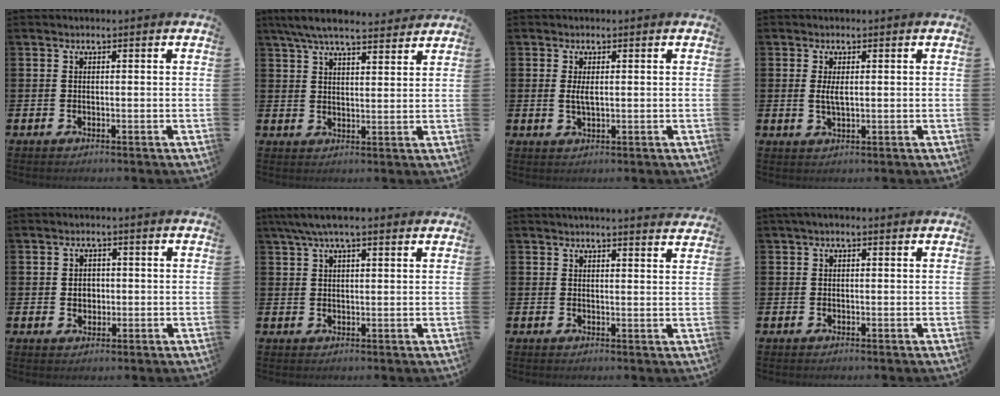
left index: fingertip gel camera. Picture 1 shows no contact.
{"total": 6.7, "force": [6.2, 1.0, 2.4], "torque": [-0.063, -0.020, 0.113]}
{"total": 2.0, "force": [0.3, 0.6, 1.8], "torque": [-0.034, -0.001, 0.004]}
{"total": 2.2, "force": [0.4, 0.7, 2.0], "torque": [-0.038, 0.000, 0.005]}
{"total": 2.1, "force": [0.3, 1.9, 1.0], "torque": [-0.005, 0.003, -0.002]}
{"total": 4.9, "force": [3.7, 1.1, 3.0], "torque": [-0.064, -0.001, 0.067]}
{"total": 2.9, "force": [2.9, -0.2, 0.0], "torque": [-0.003, -0.017, 0.052]}
{"total": 0.9, "force": [0.4, 0.4, 0.7], "torque": [-0.014, 0.005, 0.006]}